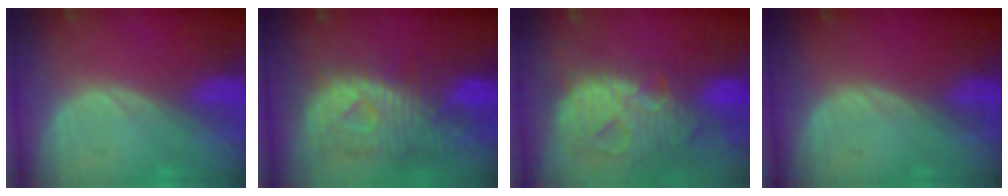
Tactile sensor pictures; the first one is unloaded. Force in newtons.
{"total": 10.8, "press": 9.7, "slide": 4.8}
{"total": 13.4, "press": 11.5, "slide": 6.9}
{"total": 0.0}